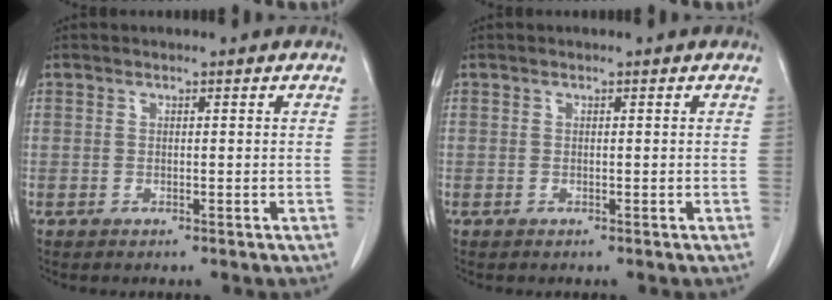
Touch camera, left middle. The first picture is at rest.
{"total": 0.0}